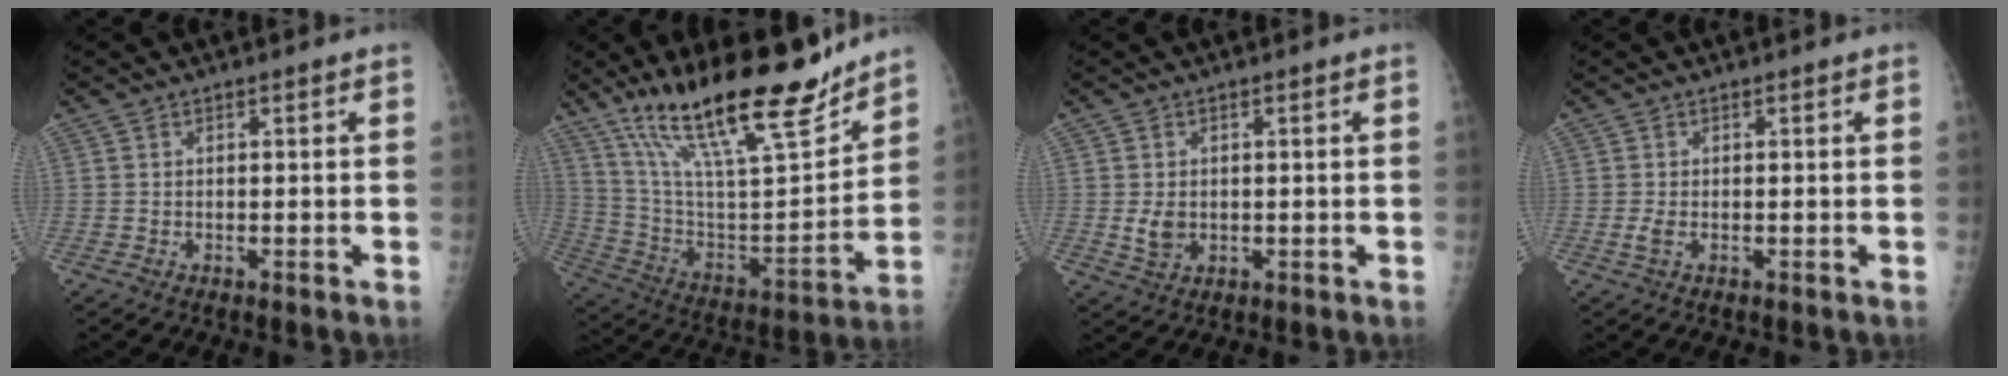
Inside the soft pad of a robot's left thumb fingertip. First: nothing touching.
{"total": 25.9, "force": [18.5, 6.1, 17.0], "torque": [-0.262, -0.075, 0.320]}
{"total": 3.5, "force": [-0.1, 2.7, 2.3], "torque": [-0.034, -0.005, 0.005]}
{"total": 1.6, "force": [-0.1, 0.8, 1.4], "torque": [-0.034, -0.004, -0.005]}